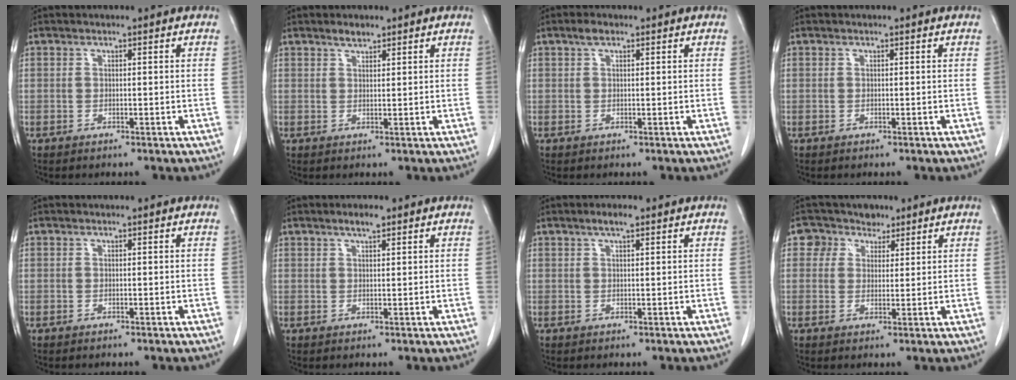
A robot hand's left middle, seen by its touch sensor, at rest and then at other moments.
{"total": 1.6, "force": [1.4, 0.6, 0.6], "torque": [-0.015, 0.000, 0.024]}
{"total": 1.4, "force": [0.8, 0.7, 0.9], "torque": [-0.017, 0.008, 0.013]}
{"total": 0.0}
{"total": 0.0}
{"total": 2.0, "force": [1.4, 0.4, 1.3], "torque": [-0.027, 0.002, 0.024]}
{"total": 2.0, "force": [1.3, 0.4, 1.5], "torque": [-0.032, 0.005, 0.022]}
{"total": 4.5, "force": [2.7, 3.5, 0.0], "torque": [0.002, 0.017, 0.044]}